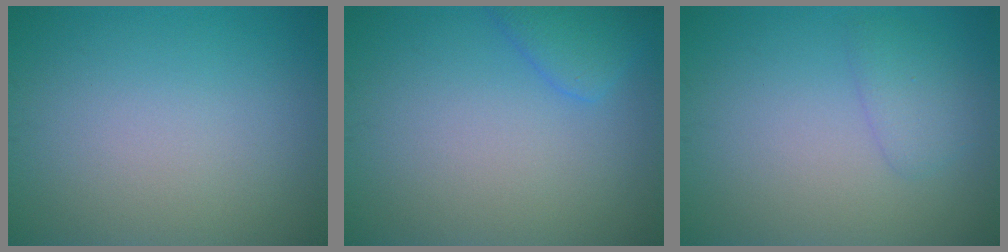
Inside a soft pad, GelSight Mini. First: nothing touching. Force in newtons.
{"total": 2.5, "press": 2.5, "slide": 0.2}
{"total": 1.8, "press": 1.8, "slide": 0.0}